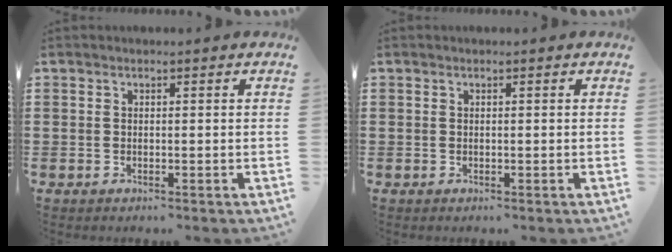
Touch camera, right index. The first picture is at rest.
{"total": 0.0}